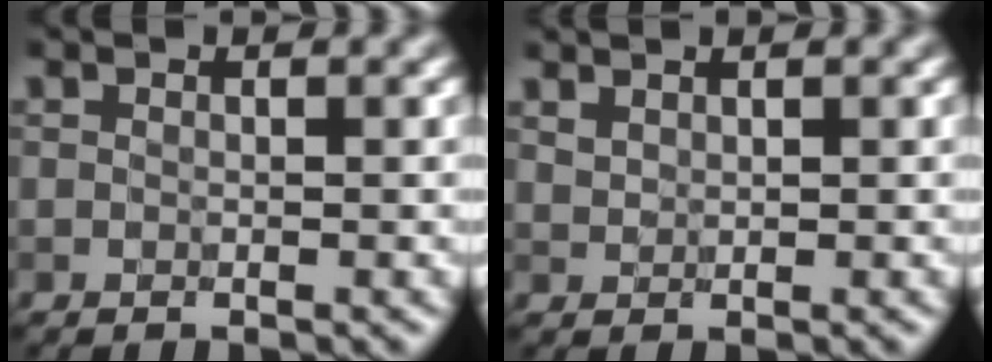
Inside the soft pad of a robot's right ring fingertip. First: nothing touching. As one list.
[{"total": 0.9, "force": [0.9, 0.2, 0.1], "torque": [-0.006, 0.000, 0.024]}]